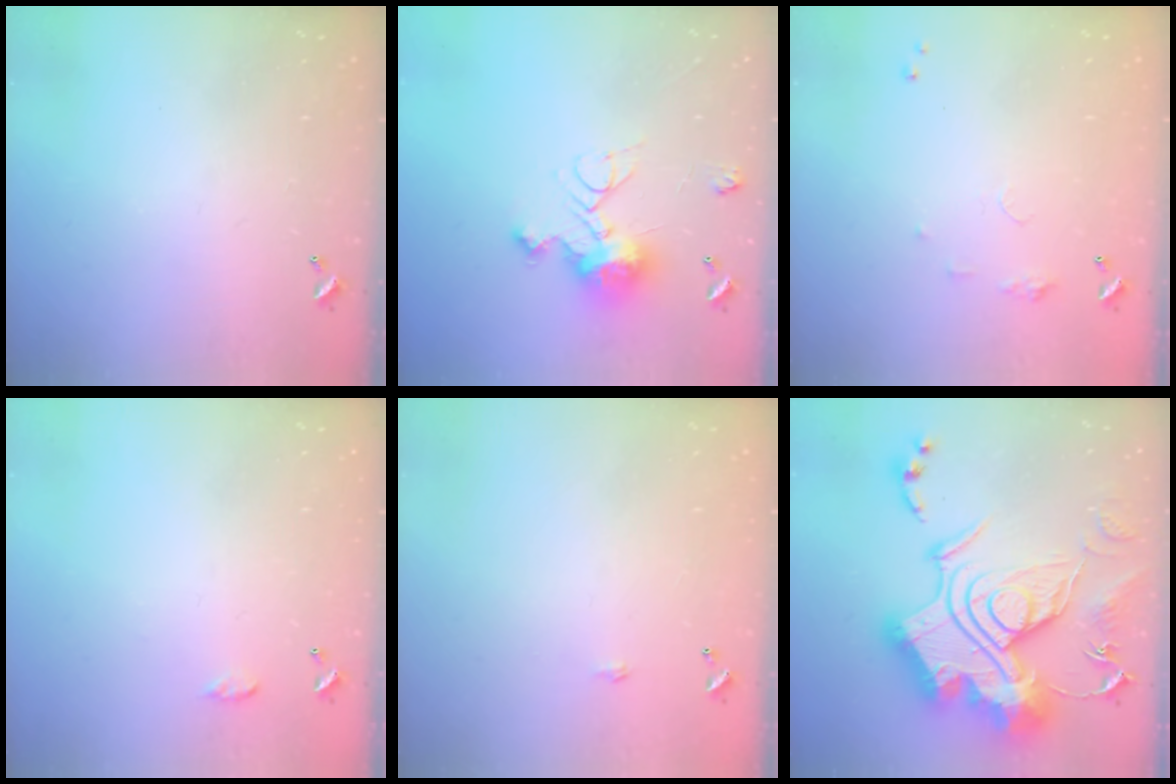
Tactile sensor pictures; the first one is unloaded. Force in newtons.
{"total": 18.1, "press": 18.1, "slide": 0.6}
{"total": 6.3, "press": 6.3, "slide": 0.7}
{"total": 4.7, "press": 4.7, "slide": 0.6}
{"total": 0.6, "press": 0.6, "slide": 0.2}
{"total": 1.1, "press": 1.1, "slide": 0.0}